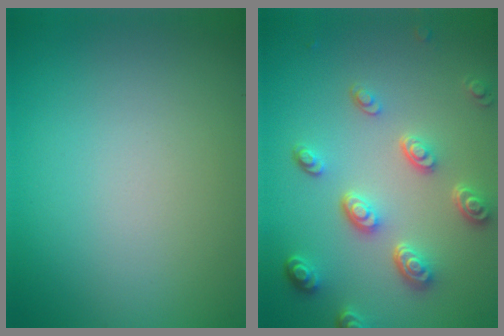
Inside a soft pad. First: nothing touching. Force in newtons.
{"total": 4.8, "press": 3.7, "slide": 3.0}